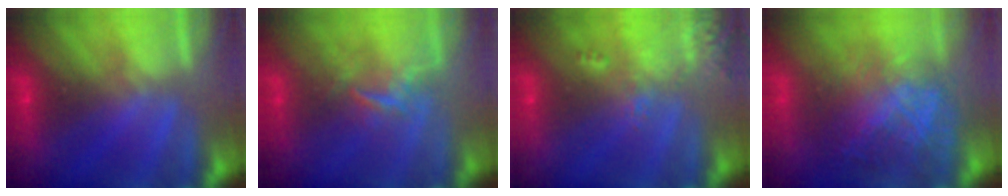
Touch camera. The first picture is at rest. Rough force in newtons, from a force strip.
{"total": 3.2}
{"total": 2.4}
{"total": 7.2}